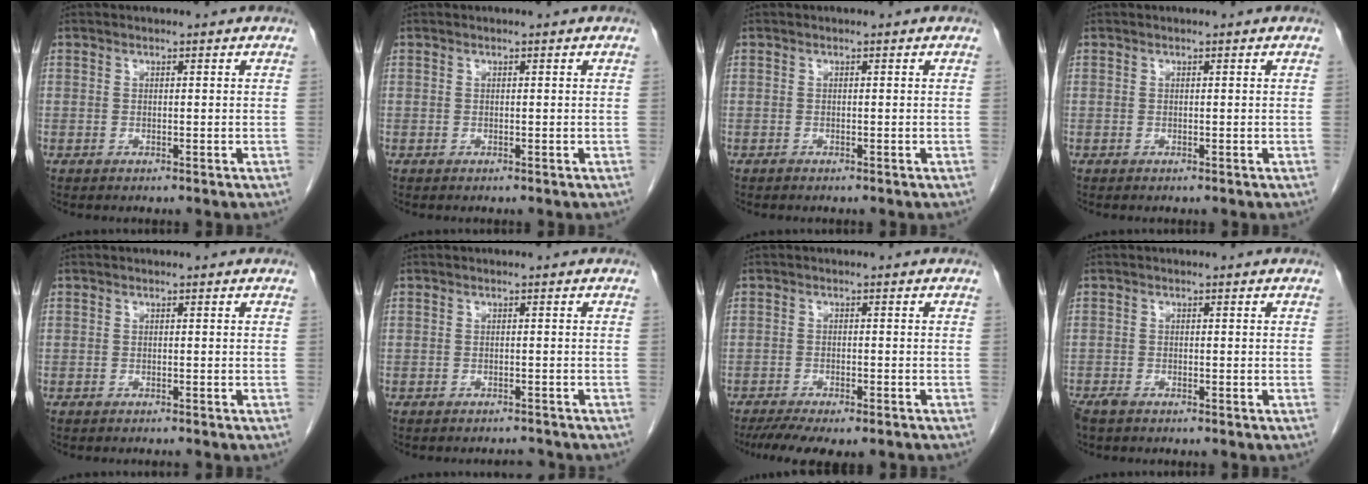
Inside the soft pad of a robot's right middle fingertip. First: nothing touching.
{"total": 0.0}
{"total": 0.0}
{"total": 0.0}
{"total": 1.6, "force": [-1.5, 0.1, 0.6], "torque": [-0.009, -0.003, -0.016]}
{"total": 3.2, "force": [-3.1, 0.5, 0.3], "torque": [0.003, -0.004, -0.040]}
{"total": 9.8, "force": [-7.9, 2.4, 5.3], "torque": [-0.080, -0.009, -0.116]}
{"total": 2.6, "force": [-2.1, 0.9, 1.3], "torque": [-0.027, -0.007, -0.031]}